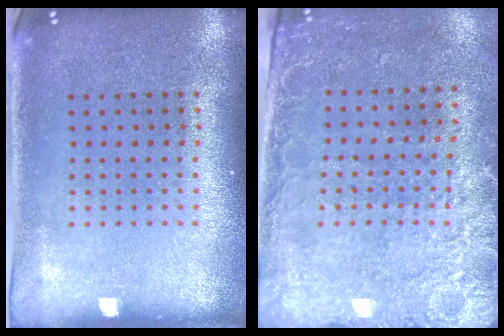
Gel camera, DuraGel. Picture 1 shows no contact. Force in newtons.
{"total": 2.6, "press": 2.3, "slide": 1.3}